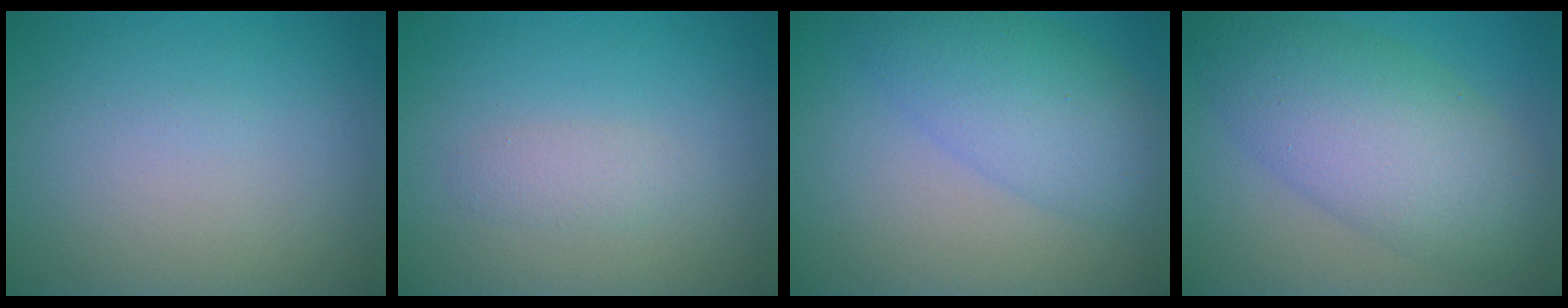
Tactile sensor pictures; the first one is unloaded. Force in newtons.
{"total": 1.4, "press": 1.4, "slide": 0.1}
{"total": 5.5, "press": 5.5, "slide": 0.2}
{"total": 8.5, "press": 8.5, "slide": 0.2}